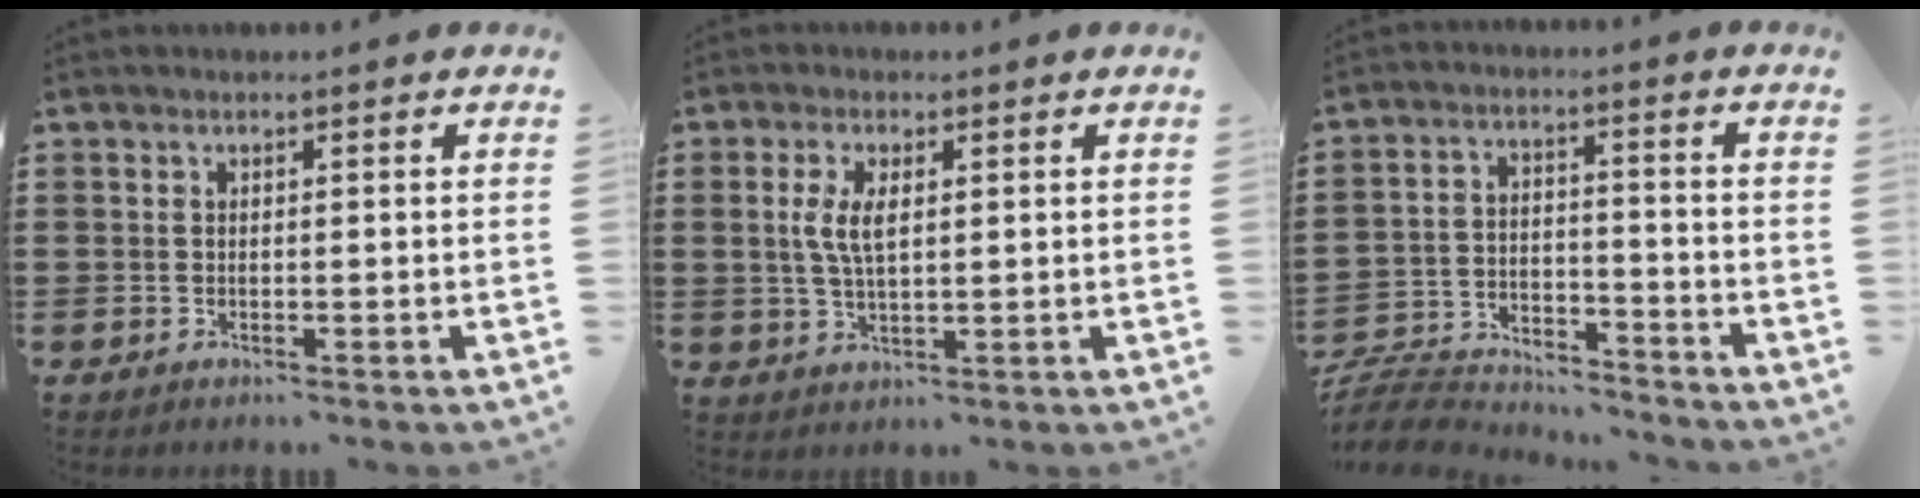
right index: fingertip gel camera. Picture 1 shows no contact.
{"total": 5.0, "force": [0.9, 2.1, 4.4], "torque": [-0.099, 0.006, 0.012]}
{"total": 8.0, "force": [-7.8, 1.4, 1.4], "torque": [-0.036, 0.016, -0.156]}